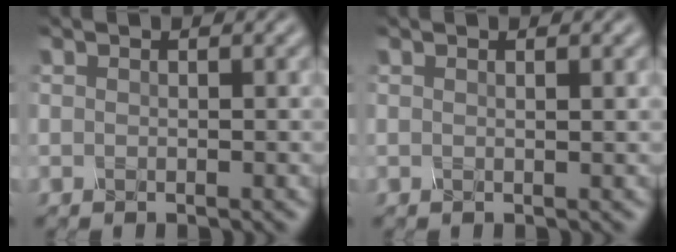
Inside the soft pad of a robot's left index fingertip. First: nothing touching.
{"total": 1.0, "force": [0.5, 0.3, 0.8], "torque": [-0.005, 0.002, 0.002]}